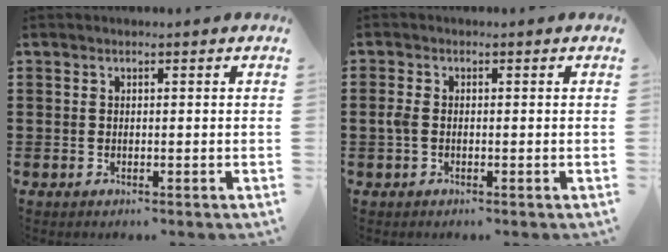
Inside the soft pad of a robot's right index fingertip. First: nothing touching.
{"total": 1.6, "force": [-0.4, 0.9, 1.3], "torque": [-0.041, -0.002, -0.012]}